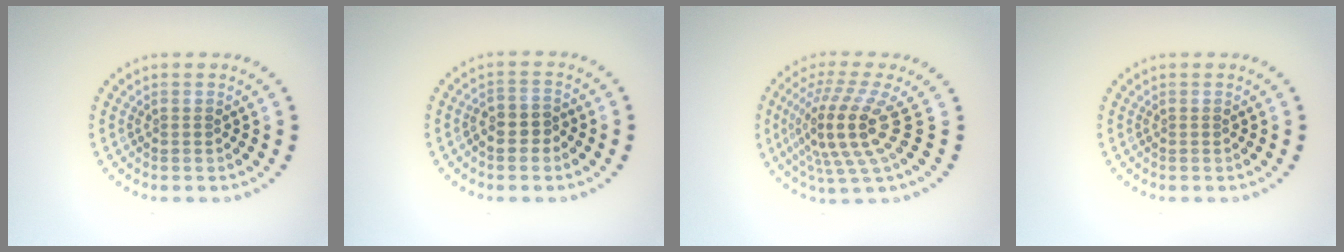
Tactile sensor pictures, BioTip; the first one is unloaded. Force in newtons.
{"total": 1.7, "press": 1.6, "slide": 0.8}
{"total": 5.3, "press": 3.9, "slide": 3.6}
{"total": 0.0}